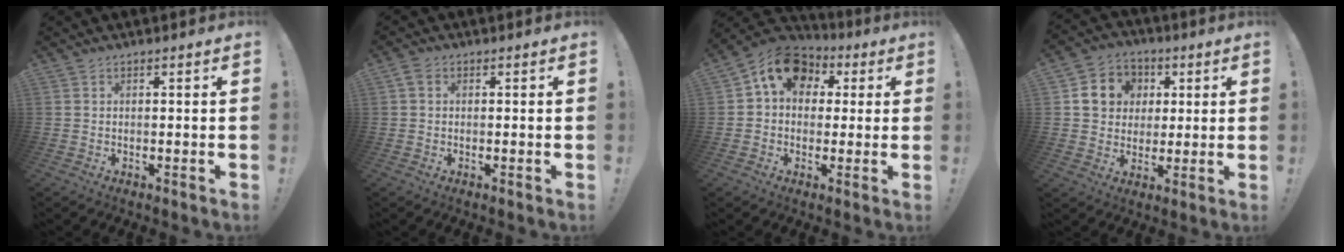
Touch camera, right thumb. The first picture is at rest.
{"total": 2.3, "force": [0.9, 1.9, 0.9], "torque": [-0.017, 0.007, 0.017]}
{"total": 12.9, "force": [4.6, 9.7, 7.2], "torque": [-0.111, -0.008, 0.091]}
{"total": 10.5, "force": [2.3, 9.6, 3.4], "torque": [-0.050, 0.003, 0.051]}